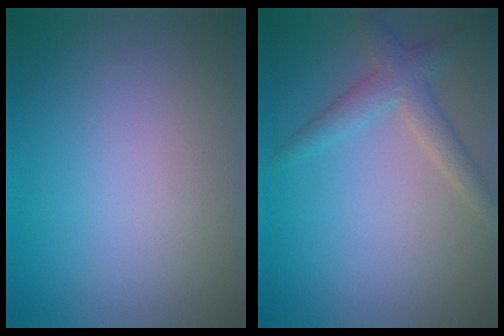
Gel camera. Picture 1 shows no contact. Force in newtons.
{"total": 2.8, "press": 2.7, "slide": 0.2}